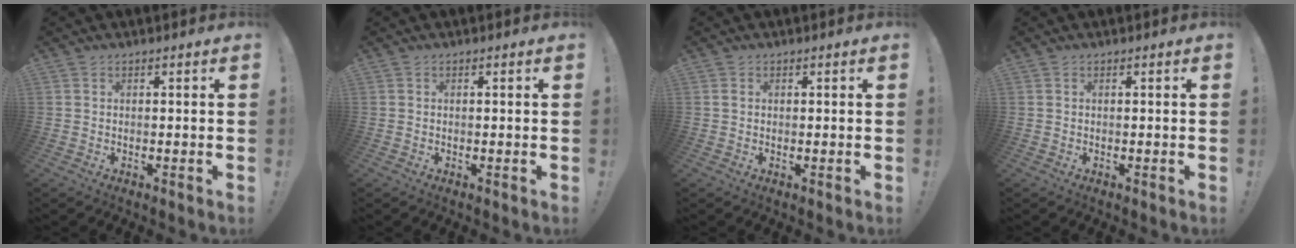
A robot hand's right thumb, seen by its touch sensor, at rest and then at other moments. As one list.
[{"total": 0.0}, {"total": 0.7, "force": [0.2, 0.6, 0.2], "torque": [0.003, -0.001, 0.002]}, {"total": 0.0}]